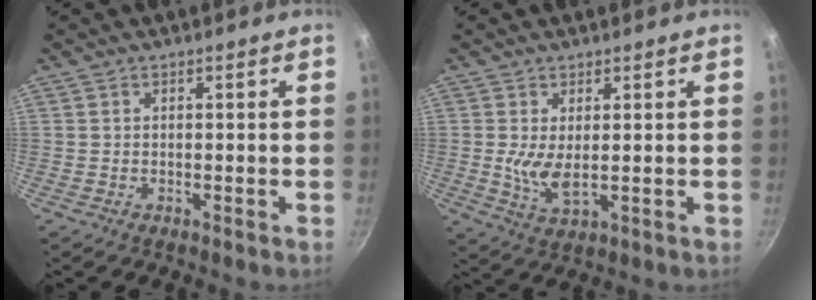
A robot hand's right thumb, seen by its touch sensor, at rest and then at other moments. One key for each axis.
{"total": 5.3, "fx": 0.5, "fy": 2.2, "fz": 4.8, "tx": -0.093, "ty": -0.018, "tz": 0.018}